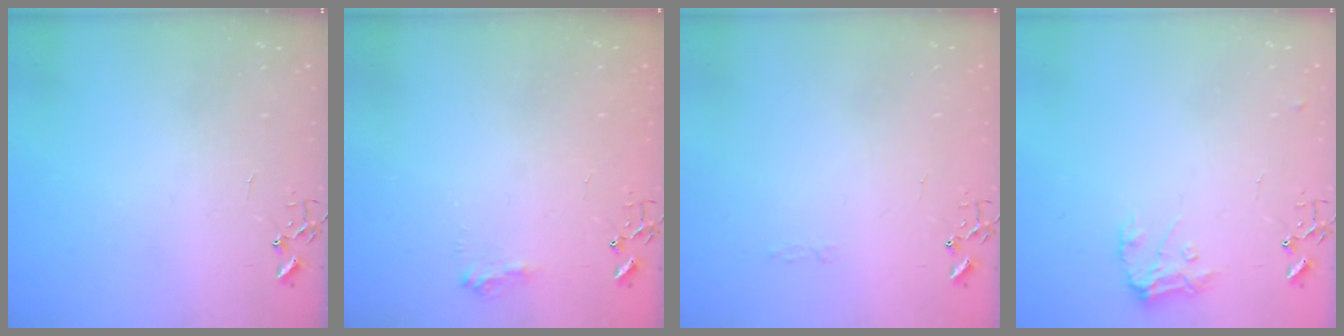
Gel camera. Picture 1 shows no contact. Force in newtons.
{"total": 8.4, "press": 8.4, "slide": 0.8}
{"total": 2.8, "press": 2.8, "slide": 0.4}
{"total": 9.8, "press": 9.8, "slide": 0.6}